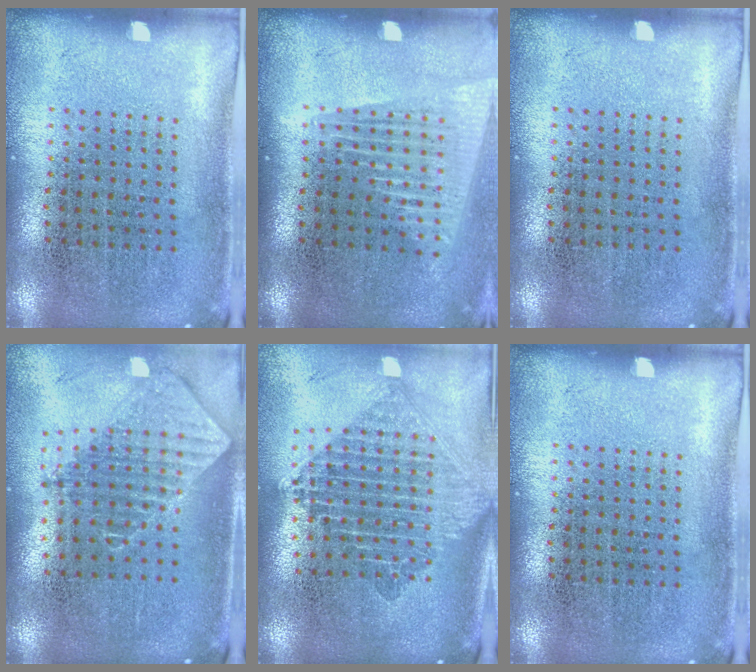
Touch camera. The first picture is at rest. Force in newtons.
{"total": 1.6, "press": 1.4, "slide": 0.7}
{"total": 0.0}
{"total": 2.0, "press": 1.6, "slide": 1.2}
{"total": 2.3, "press": 1.8, "slide": 1.4}
{"total": 0.0}